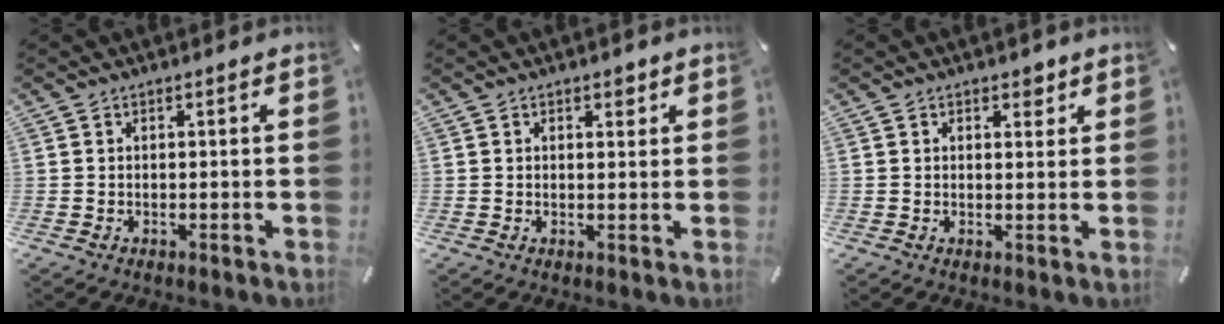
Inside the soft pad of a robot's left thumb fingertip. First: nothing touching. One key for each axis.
{"total": 1.5, "fx": 0.9, "fy": 0.9, "fz": 0.7, "tx": -0.001, "ty": -0.003, "tz": 0.012}
{"total": 2.0, "fx": 1.3, "fy": 1.3, "fz": 0.8, "tx": 0.004, "ty": -0.006, "tz": 0.018}